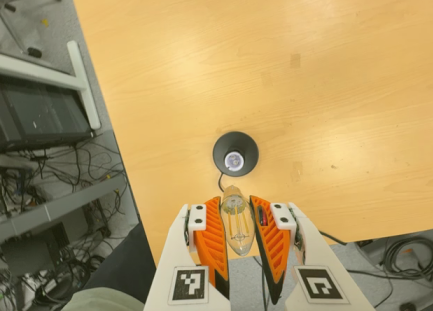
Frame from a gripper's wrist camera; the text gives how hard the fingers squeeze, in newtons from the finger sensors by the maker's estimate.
{"total": 20.5, "left": 21.9, "right": 19.0}